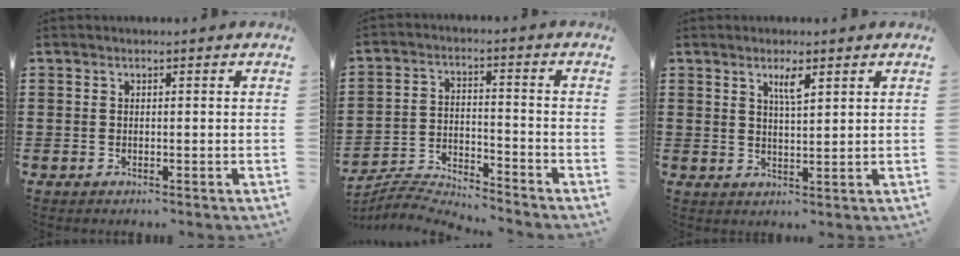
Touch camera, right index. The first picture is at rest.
{"total": 5.4, "force": [-5.4, 0.1, 0.5], "torque": [-0.023, 0.000, -0.113]}
{"total": 3.1, "force": [1.8, 0.7, 2.5], "torque": [-0.044, 0.001, 0.028]}